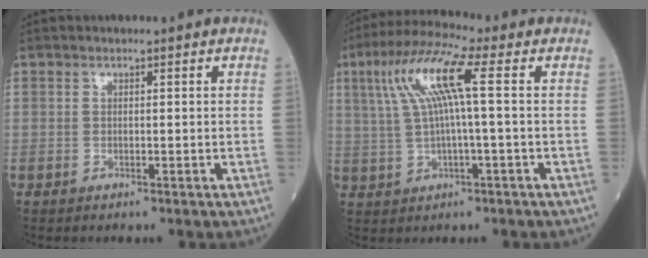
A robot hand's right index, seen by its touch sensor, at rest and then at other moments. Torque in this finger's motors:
{"motor_torque": [0.32, 0.13, 0.66, 0.21]}